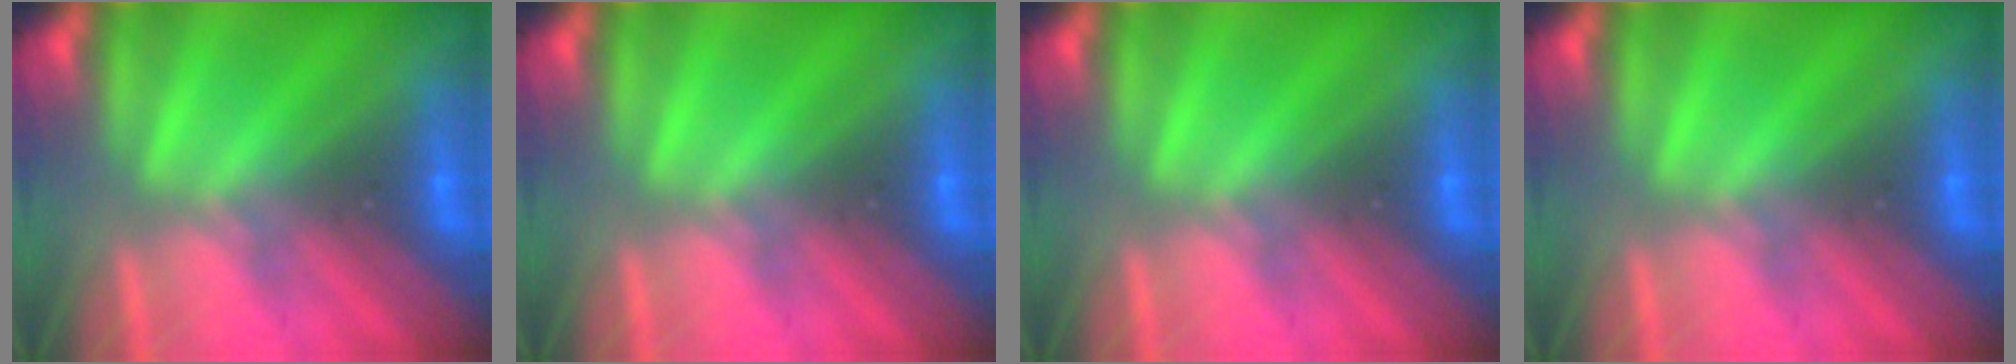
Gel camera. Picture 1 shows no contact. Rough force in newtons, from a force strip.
{"total": 0.0}
{"total": 0.0}
{"total": 0.0}